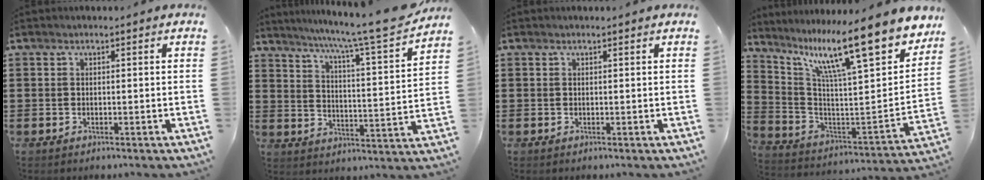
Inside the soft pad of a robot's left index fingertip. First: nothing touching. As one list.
[{"total": 8.1, "force": [7.0, -1.0, 4.0], "torque": [-0.088, -0.059, 0.108]}, {"total": 0.0}, {"total": 14.5, "force": [9.8, 1.9, 10.4], "torque": [-0.200, -0.080, 0.151]}]